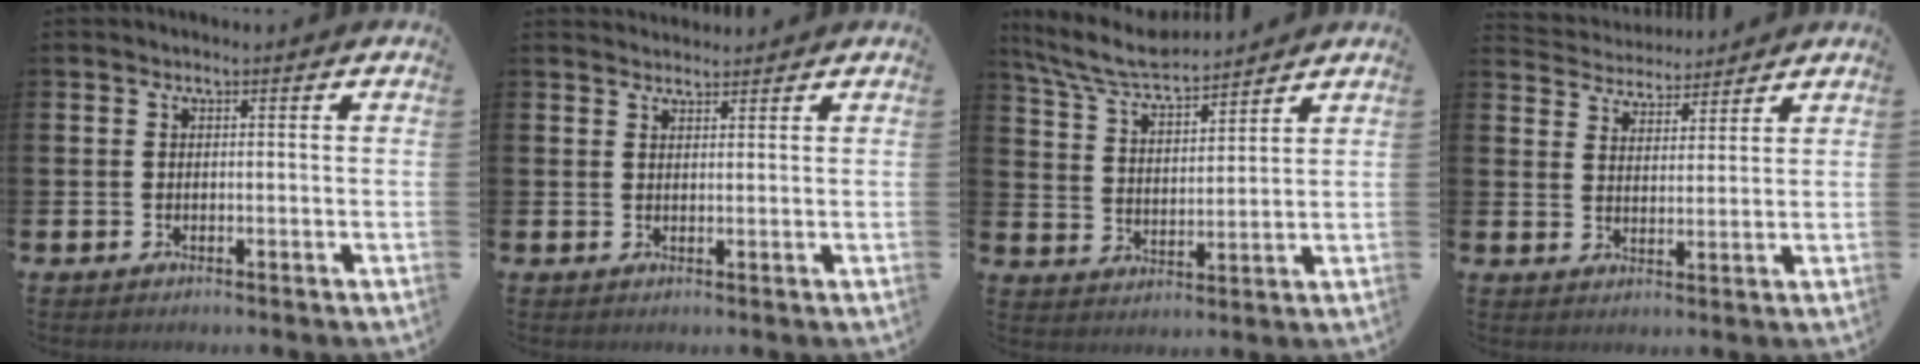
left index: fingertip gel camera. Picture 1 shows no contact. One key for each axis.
{"total": 2.0, "fx": 1.9, "fy": 0.5, "fz": 0.0, "tx": 0.010, "ty": -0.009, "tz": 0.033}
{"total": 7.3, "fx": 6.8, "fy": 0.8, "fz": 2.4, "tx": -0.075, "ty": -0.036, "tz": 0.121}
{"total": 4.4, "fx": 4.3, "fy": 0.9, "fz": -0.6, "tx": -0.011, "ty": -0.028, "tz": 0.077}